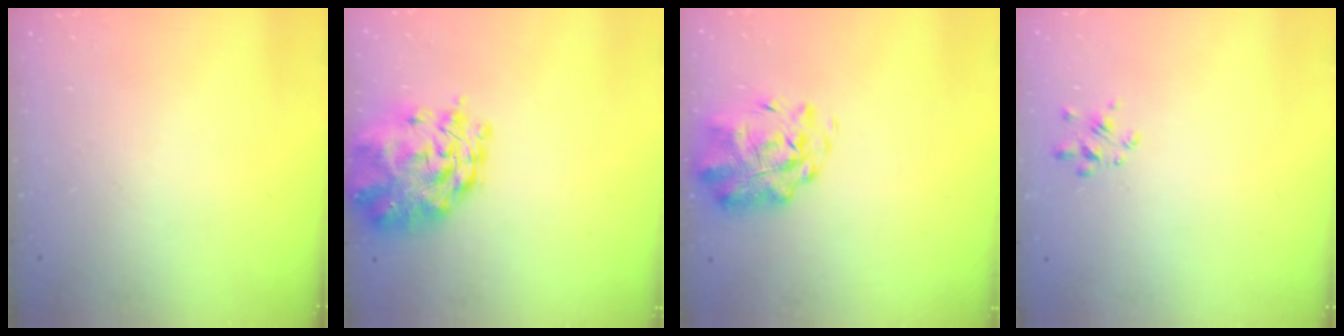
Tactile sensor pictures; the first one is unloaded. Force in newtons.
{"total": 6.5, "press": 6.0, "slide": 2.6}
{"total": 2.6, "press": 2.2, "slide": 1.3}
{"total": 2.6, "press": 2.4, "slide": 1.0}